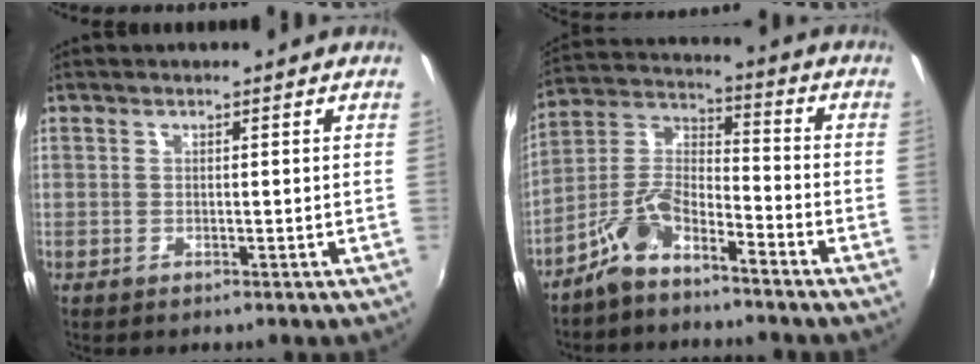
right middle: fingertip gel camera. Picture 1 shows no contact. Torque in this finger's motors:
{"motor_torque": [1.05, -1.09, 0.27, 0.07]}